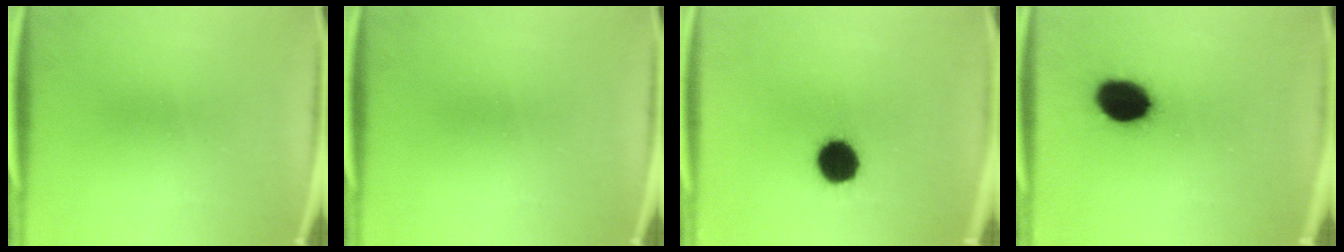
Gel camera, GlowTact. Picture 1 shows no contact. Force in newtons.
{"total": 0.0}
{"total": 10.5}
{"total": 14.3}